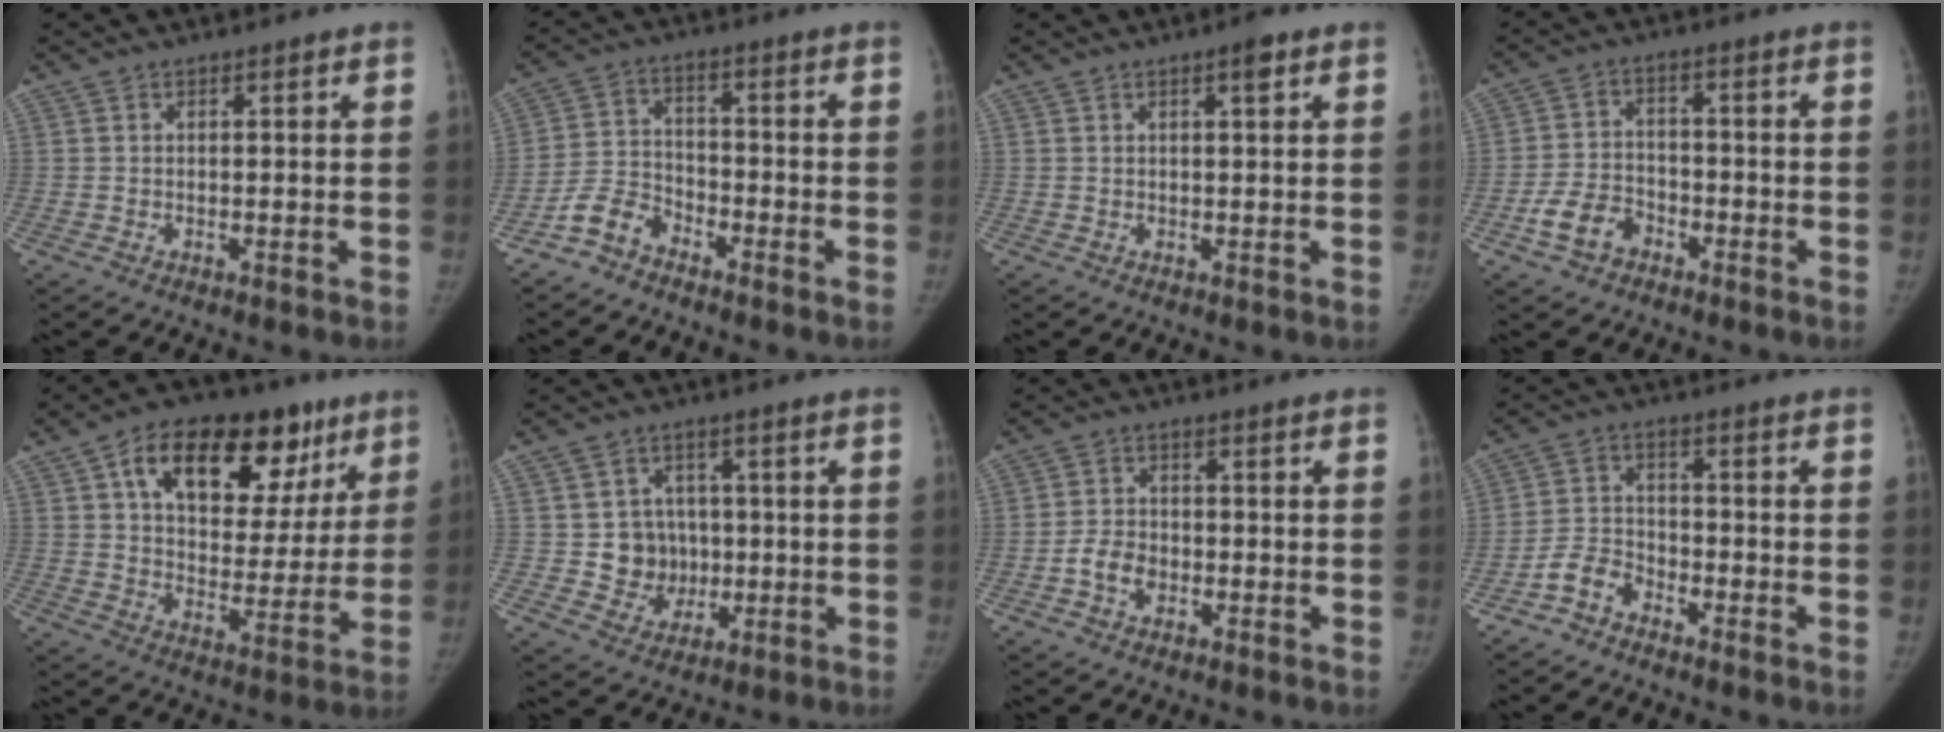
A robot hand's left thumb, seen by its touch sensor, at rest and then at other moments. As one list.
[{"total": 5.9, "force": [-4.6, 3.3, 1.8], "torque": [-0.030, 0.028, -0.100]}, {"total": 2.1, "force": [1.1, 0.5, 1.7], "torque": [-0.023, -0.002, 0.014]}, {"total": 6.8, "force": [-3.7, 4.8, 3.2], "torque": [-0.056, 0.027, -0.066]}, {"total": 24.8, "force": [12.1, 14.1, 16.4], "torque": [-0.202, 0.004, 0.187]}, {"total": 7.9, "force": [-0.1, 7.5, 2.6], "torque": [0.001, 0.010, 0.007]}, {"total": 4.5, "force": [-1.6, 3.3, 2.6], "torque": [-0.039, 0.014, -0.032]}, {"total": 5.1, "force": [-3.7, 3.1, 1.7], "torque": [-0.026, 0.023, -0.079]}]